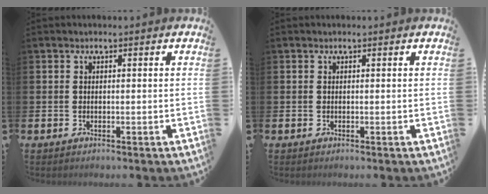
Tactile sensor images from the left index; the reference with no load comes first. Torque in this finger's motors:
{"motor_torque": [0.00, -0.26, -0.05, 0.00]}